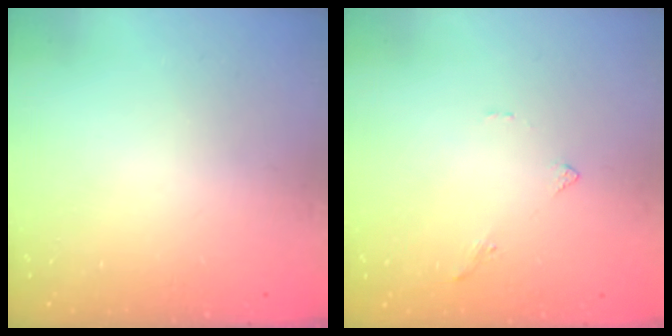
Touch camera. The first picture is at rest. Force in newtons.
{"total": 1.4, "press": 1.4, "slide": 0.4}